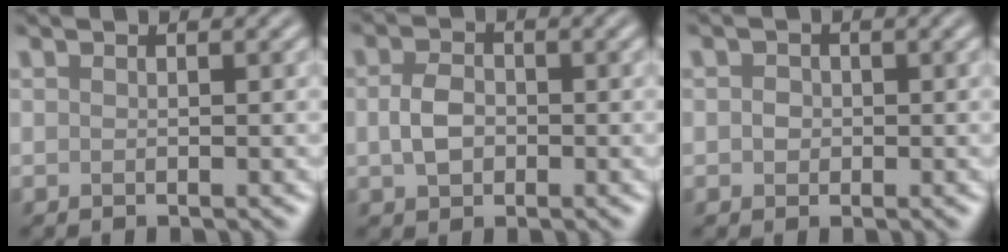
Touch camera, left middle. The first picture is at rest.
{"total": 2.8, "force": [-0.2, 2.1, 1.9], "torque": [-0.046, 0.000, -0.006]}
{"total": 1.1, "force": [-0.1, 1.0, 0.4], "torque": [-0.008, 0.000, -0.005]}